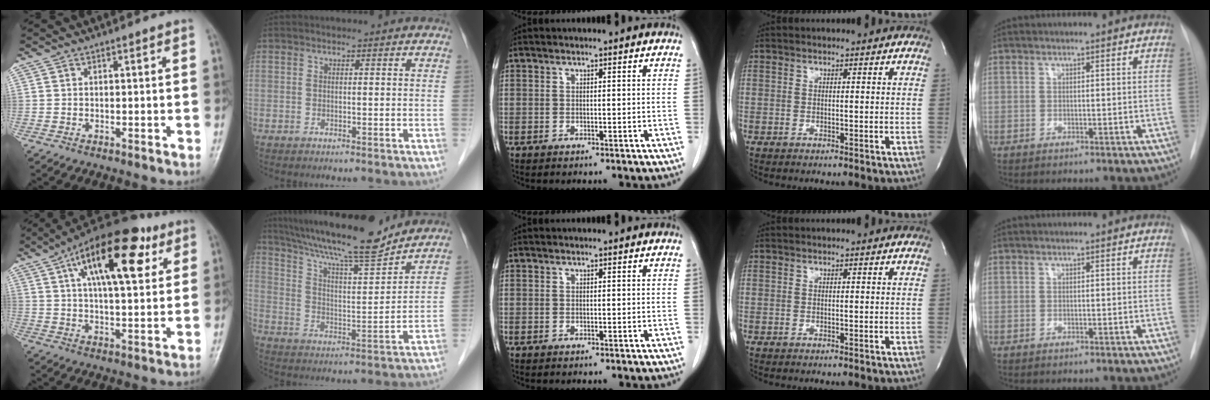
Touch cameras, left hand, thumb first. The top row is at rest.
{"thumb": {"total": 20.4, "force": [8.7, 8.4, 16.5], "torque": [-0.240, -0.006, 0.134]}, "index": {"total": 17.4, "force": [15.2, 0.9, 8.4], "torque": [-0.147, 0.006, 0.247]}}